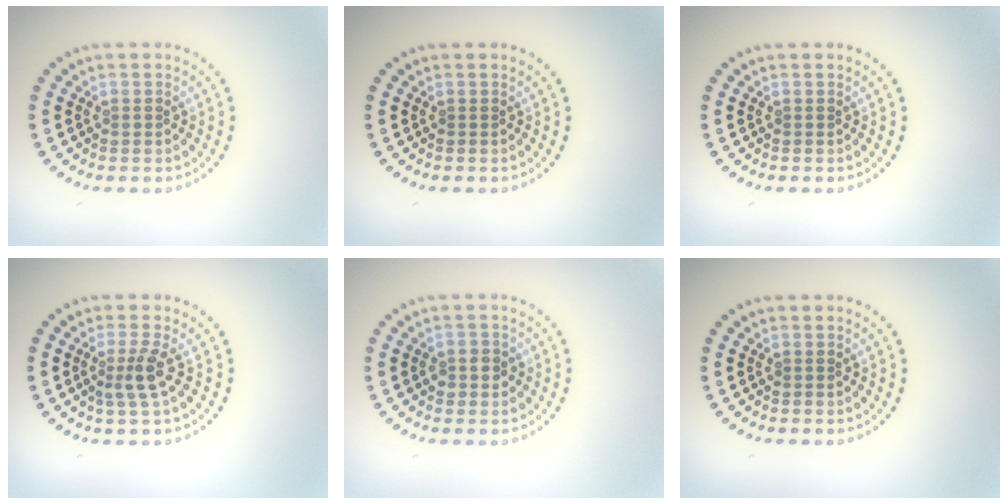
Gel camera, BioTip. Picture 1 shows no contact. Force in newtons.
{"total": 0.0}
{"total": 0.0}
{"total": 2.4, "press": 1.8, "slide": 1.6}
{"total": 1.7, "press": 1.5, "slide": 0.7}
{"total": 0.0}